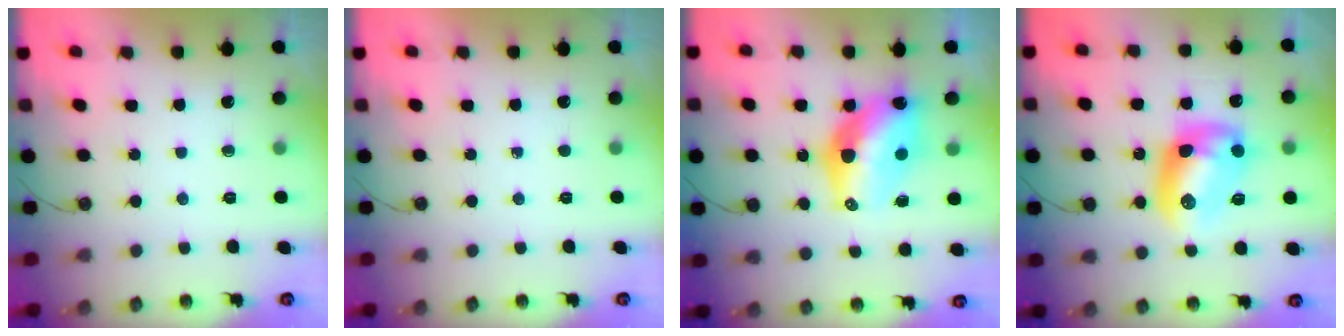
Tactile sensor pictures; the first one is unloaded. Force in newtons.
{"total": 0.0}
{"total": 13.1, "press": 13.1, "slide": 0.9}
{"total": 12.6, "press": 12.6, "slide": 0.9}